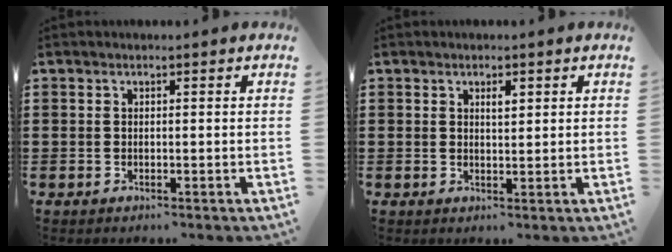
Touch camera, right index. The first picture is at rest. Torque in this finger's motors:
{"motor_torque": [0.38, 0.35, 0.02, 0.03]}